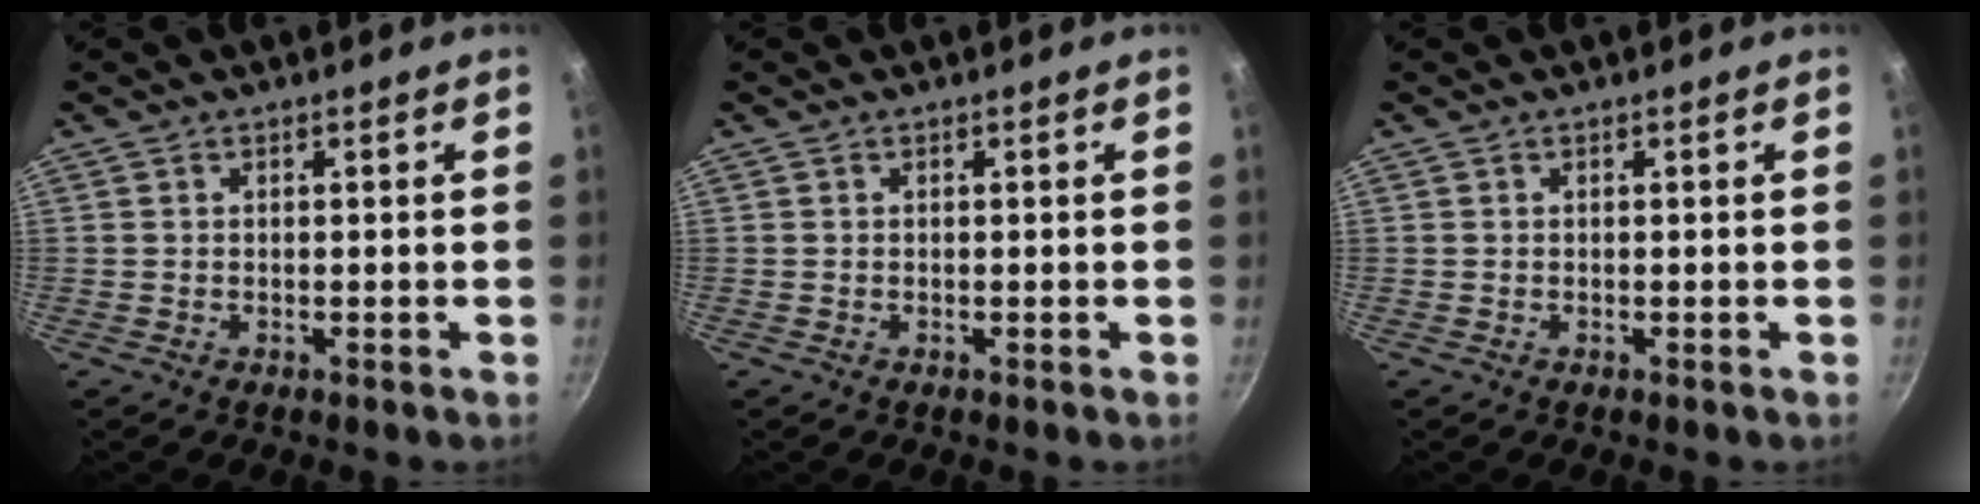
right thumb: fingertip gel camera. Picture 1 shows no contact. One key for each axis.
{"total": 0.0}
{"total": 0.0}